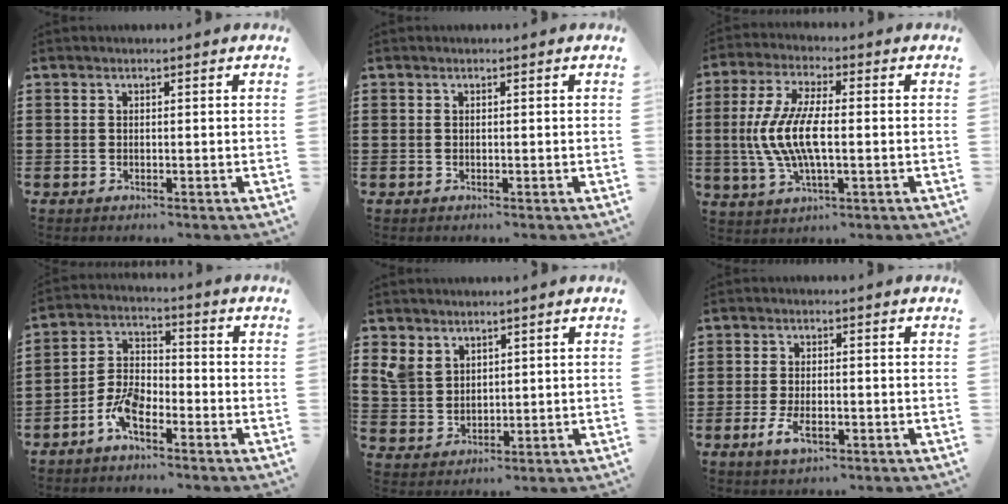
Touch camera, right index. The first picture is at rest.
{"total": 0.0}
{"total": 9.1, "force": [-0.9, 3.2, 8.5], "torque": [-0.198, -0.010, -0.026]}
{"total": 6.0, "force": [-3.9, 2.7, 3.6], "torque": [-0.096, 0.006, -0.081]}
{"total": 4.5, "force": [2.9, 3.4, 0.9], "torque": [-0.038, 0.010, 0.056]}
{"total": 3.6, "force": [-1.3, 1.7, 2.8], "torque": [-0.063, -0.003, -0.027]}